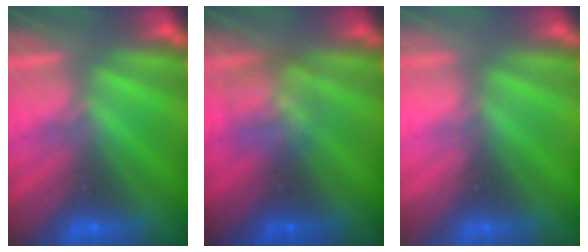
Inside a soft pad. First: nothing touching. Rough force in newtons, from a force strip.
{"total": 2.6}
{"total": 2.3}